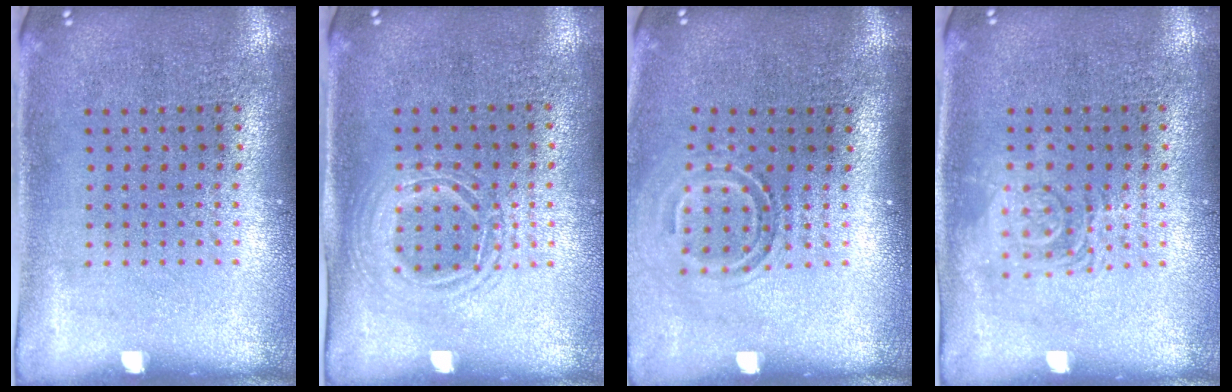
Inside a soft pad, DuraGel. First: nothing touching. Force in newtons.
{"total": 1.3, "press": 1.3, "slide": 0.4}
{"total": 1.7, "press": 1.1, "slide": 1.3}
{"total": 1.2, "press": 1.2, "slide": 0.2}